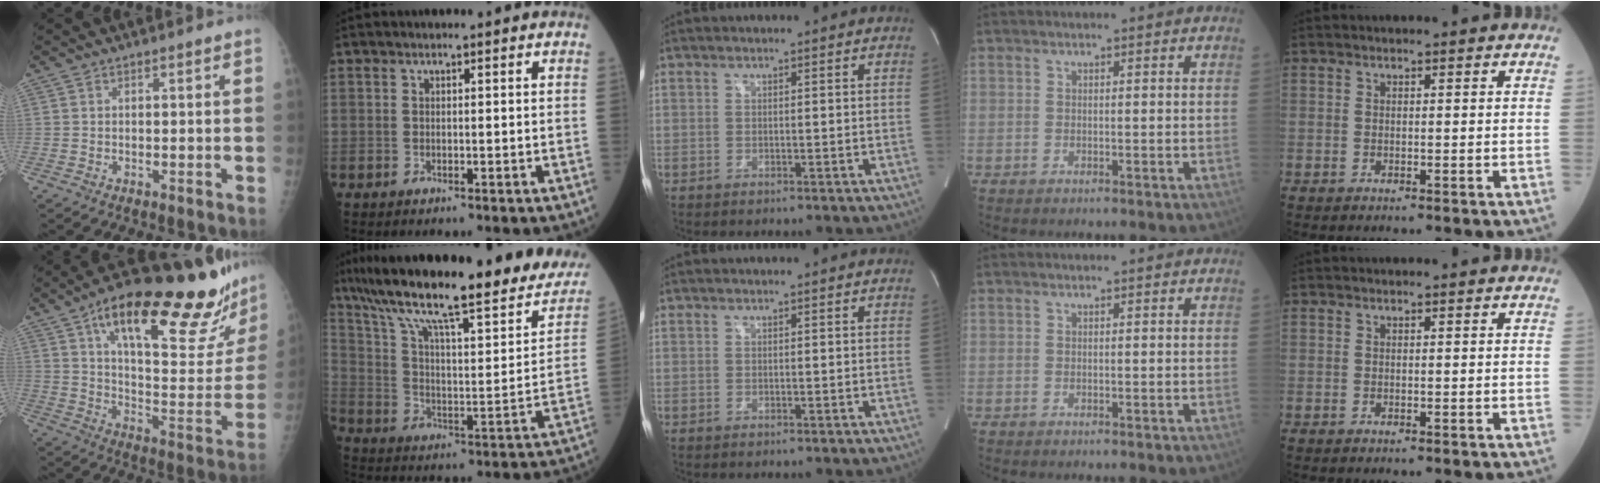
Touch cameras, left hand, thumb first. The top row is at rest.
{"thumb": {"total": 30.1, "force": [20.3, 8.0, 20.7], "torque": [-0.271, -0.066, 0.297]}, "index": {"total": 32.0, "force": [24.9, 5.7, 19.4], "torque": [-0.311, -0.019, 0.344]}}